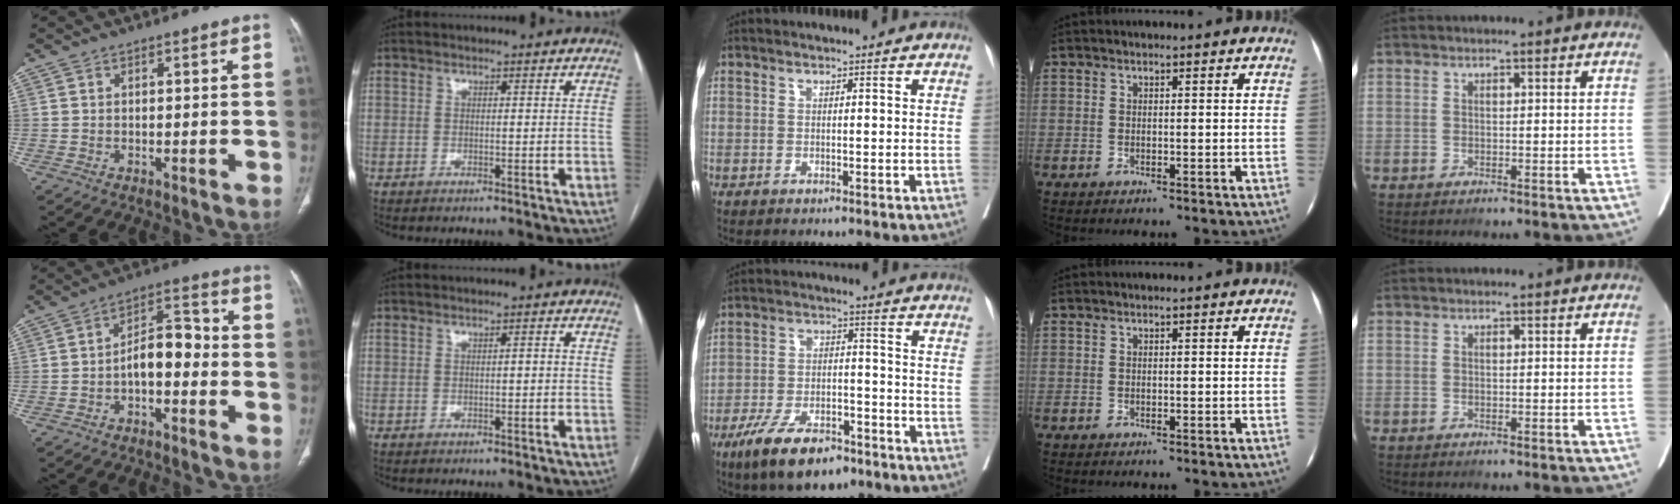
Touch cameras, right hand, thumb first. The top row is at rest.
{"thumb": {"total": 8.3, "force": [-2.1, 4.5, 6.7], "torque": [-0.090, 0.045, -0.042]}, "index": {"total": 0.7, "force": [-0.2, 0.1, 0.6], "torque": [-0.009, 0.003, -0.002]}, "middle": {"total": 11.8, "force": [-8.0, 4.4, 7.4], "torque": [-0.131, -0.007, -0.138]}}